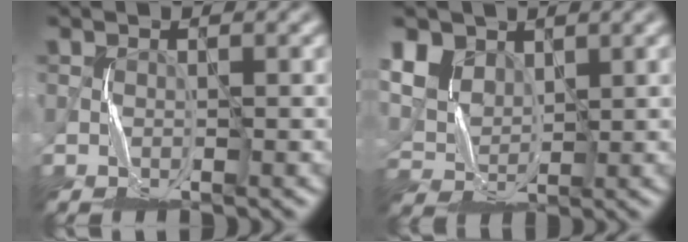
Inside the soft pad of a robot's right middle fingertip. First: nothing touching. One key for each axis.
{"total": 6.7, "fx": 3.8, "fy": 4.3, "fz": 3.5, "tx": -0.115, "ty": 0.009, "tz": 0.080}